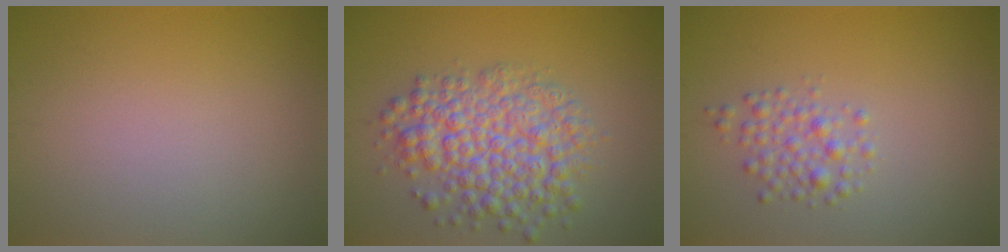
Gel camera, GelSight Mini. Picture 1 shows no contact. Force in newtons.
{"total": 6.8, "press": 6.8, "slide": 0.3}
{"total": 2.2, "press": 2.2, "slide": 0.1}